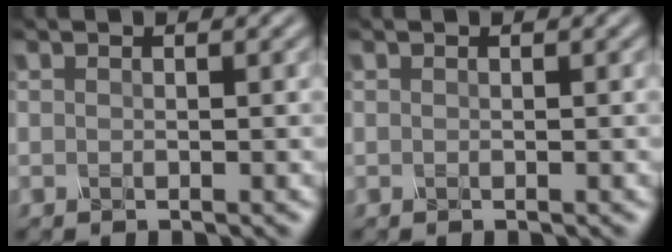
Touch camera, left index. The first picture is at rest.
{"total": 0.0}